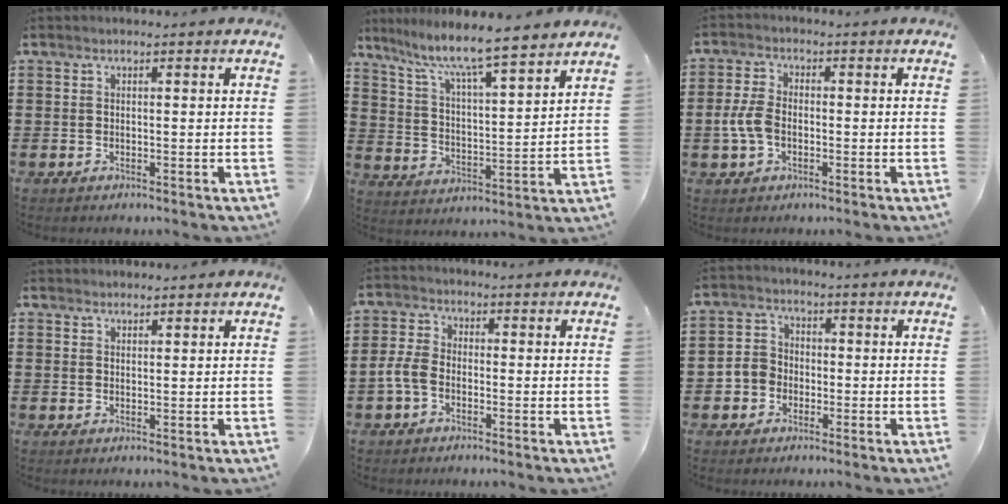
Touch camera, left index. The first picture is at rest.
{"total": 7.0, "force": [6.2, -0.1, 3.4], "torque": [-0.089, -0.044, 0.099]}
{"total": 5.3, "force": [-0.8, 3.4, 4.0], "torque": [-0.103, -0.001, -0.022]}
{"total": 1.6, "force": [1.5, 0.3, 0.0], "torque": [-0.003, 0.001, 0.031]}
{"total": 4.1, "force": [-1.3, 2.4, 3.0], "torque": [-0.077, 0.002, -0.031]}
{"total": 3.7, "force": [-1.6, 3.2, 0.8], "torque": [-0.035, 0.007, -0.039]}